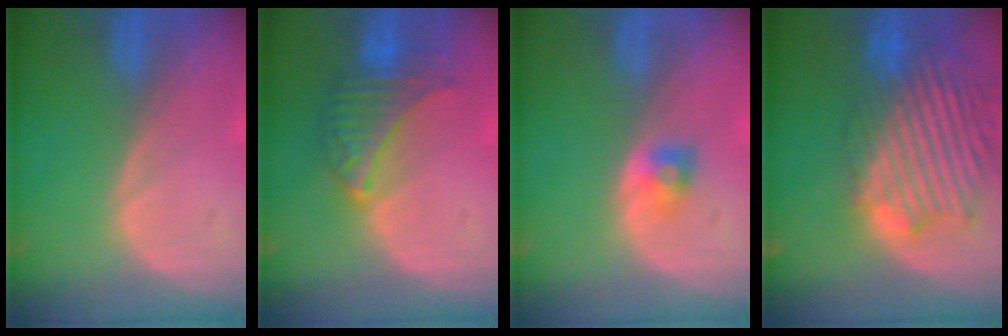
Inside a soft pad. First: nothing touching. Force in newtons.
{"total": 6.5, "press": 6.5, "slide": 0.6}
{"total": 2.0, "press": 2.0, "slide": 0.3}
{"total": 13.9, "press": 11.9, "slide": 7.2}